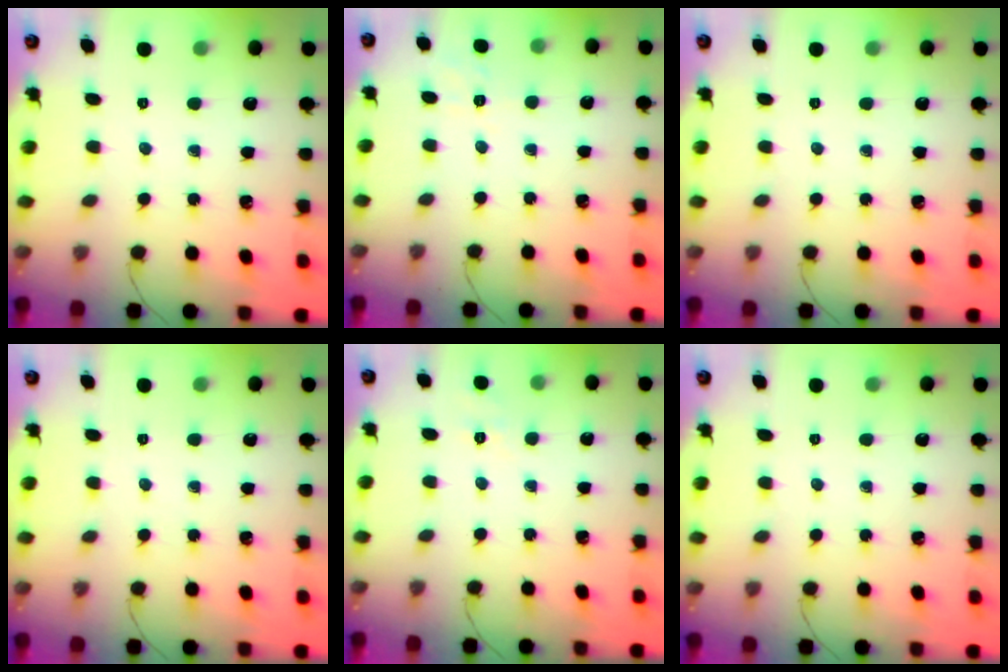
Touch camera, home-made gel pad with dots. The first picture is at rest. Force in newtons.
{"total": 1.9, "press": 0.2, "slide": 1.9}
{"total": 0.0}
{"total": 0.0}
{"total": 1.9, "press": 1.3, "slide": 1.4}
{"total": 0.0}